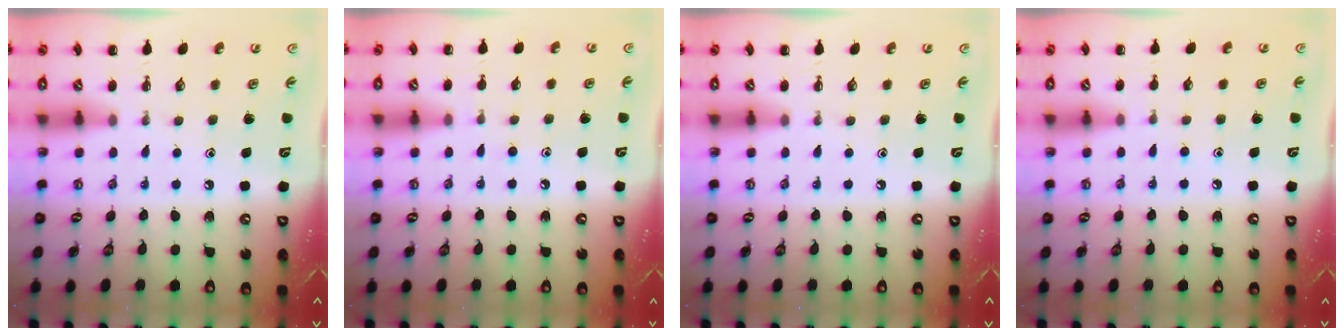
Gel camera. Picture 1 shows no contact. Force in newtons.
{"total": 5.4, "press": 5.0, "slide": 2.0}
{"total": 0.0}
{"total": 4.9, "press": 4.6, "slide": 1.7}